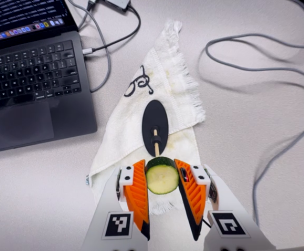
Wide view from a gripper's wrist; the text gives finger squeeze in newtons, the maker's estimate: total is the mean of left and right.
{"total": 12.3, "left": 12.2, "right": 12.5}